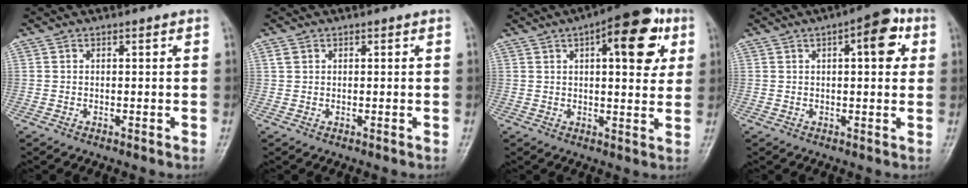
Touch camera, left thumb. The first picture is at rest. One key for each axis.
{"total": 1.1, "fx": 0.5, "fy": 0.9, "fz": 0.5, "tx": -0.005, "ty": 0.003, "tz": 0.011}
{"total": 14.1, "fx": 5.2, "fy": 5.5, "fz": 11.9, "tx": -0.124, "ty": -0.002, "tz": 0.061}
{"total": 8.1, "fx": 2.6, "fy": 3.1, "fz": 7.0, "tx": -0.072, "ty": 0.007, "tz": 0.024}